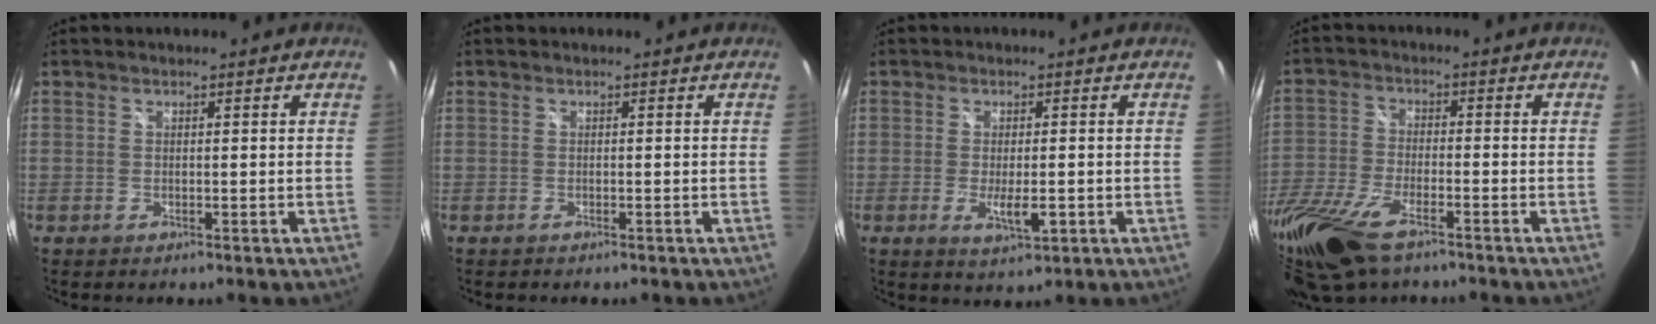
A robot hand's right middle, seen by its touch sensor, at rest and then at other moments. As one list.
[{"total": 0.8, "force": [-0.6, 0.4, 0.3], "torque": [-0.008, 0.000, -0.009]}, {"total": 4.8, "force": [-1.4, 1.5, 4.3], "torque": [-0.077, -0.012, -0.019]}, {"total": 18.1, "force": [-12.0, 7.4, 11.4], "torque": [-0.276, -0.047, -0.232]}]